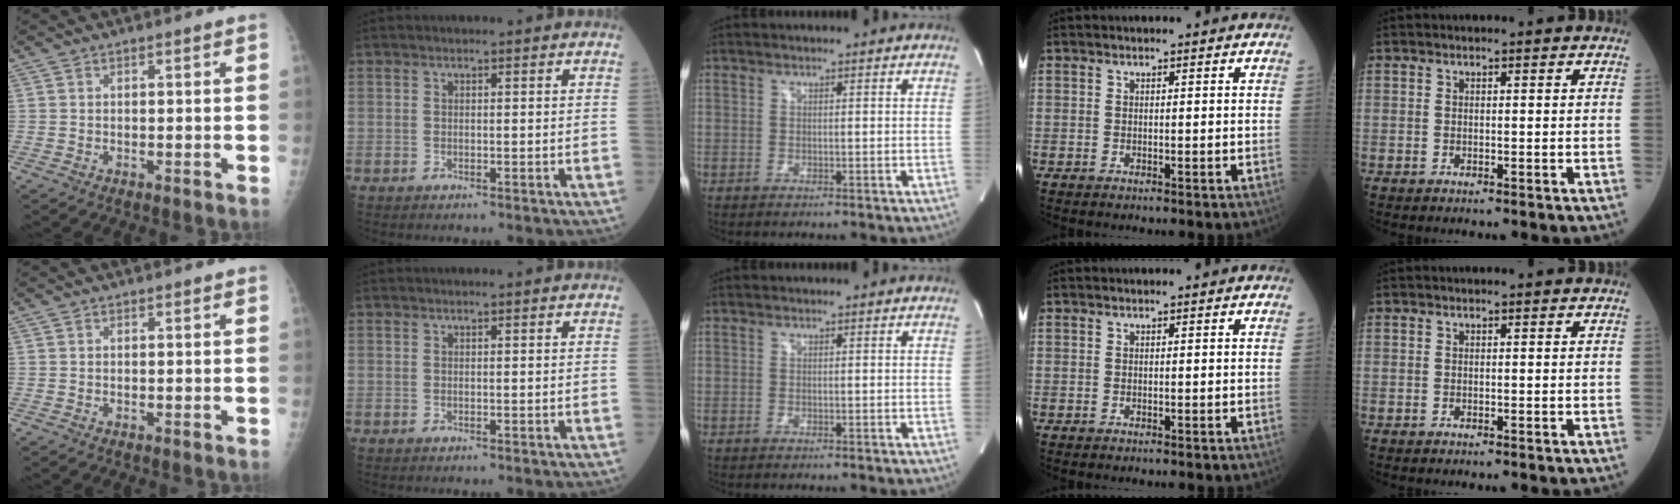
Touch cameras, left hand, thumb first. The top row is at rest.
{}